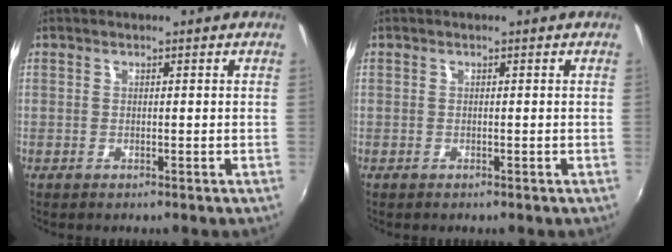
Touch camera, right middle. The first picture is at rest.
{"total": 0.0}